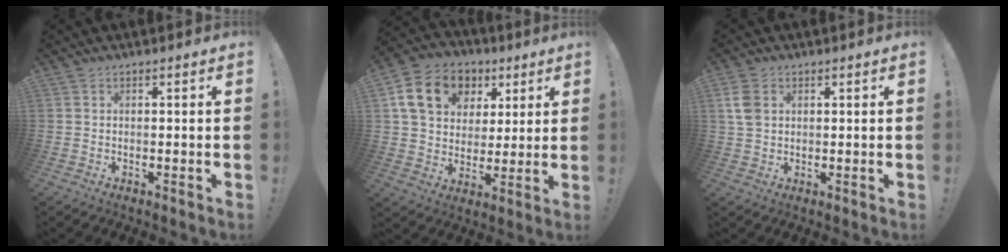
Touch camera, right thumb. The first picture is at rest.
{"total": 16.7, "force": [6.9, 12.6, 8.4], "torque": [-0.124, -0.019, 0.139]}
{"total": 6.0, "force": [1.9, 4.1, 3.9], "torque": [-0.083, 0.001, 0.038]}